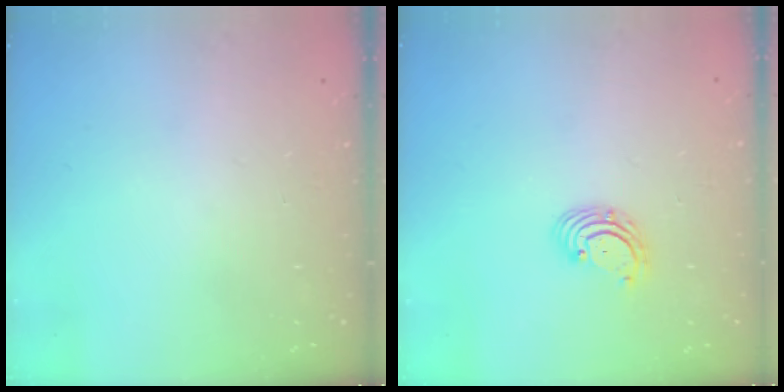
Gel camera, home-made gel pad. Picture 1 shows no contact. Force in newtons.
{"total": 2.9, "press": 2.9, "slide": 0.3}